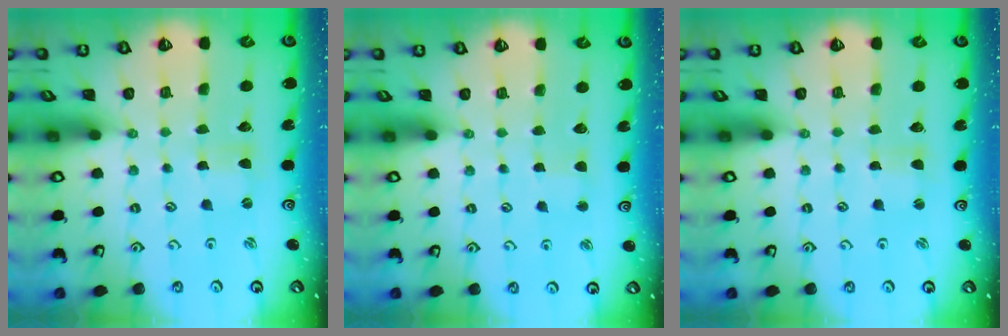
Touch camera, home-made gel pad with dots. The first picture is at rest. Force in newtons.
{"total": 2.3, "press": 2.3, "slide": 0.2}
{"total": 0.8, "press": 0.8, "slide": 0.2}